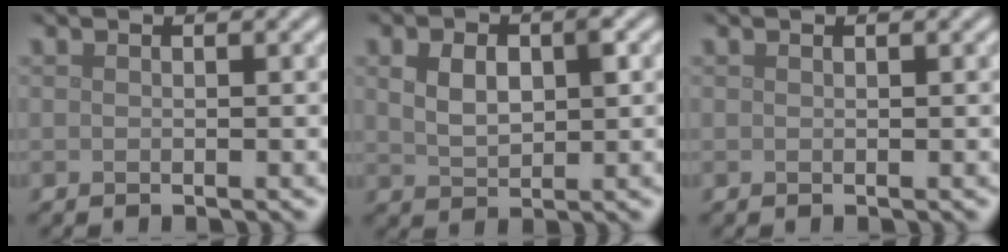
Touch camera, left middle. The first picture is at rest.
{"total": 3.6, "force": [0.9, 2.1, 2.8], "torque": [-0.060, 0.000, 0.020]}
{"total": 0.0}